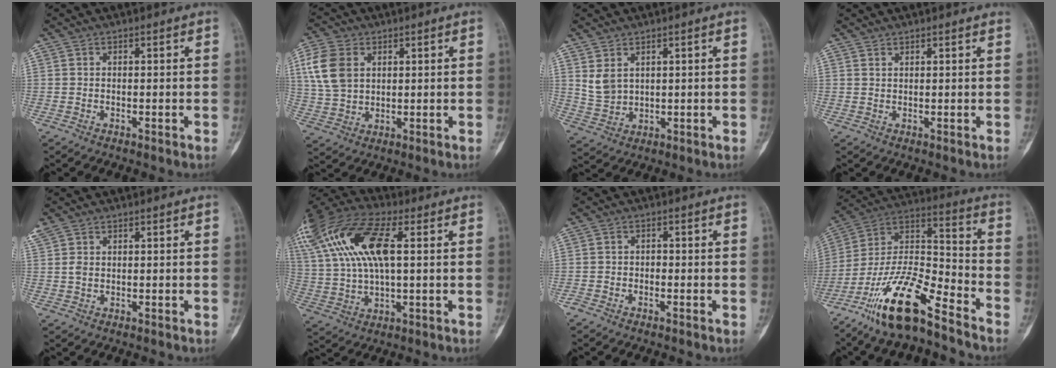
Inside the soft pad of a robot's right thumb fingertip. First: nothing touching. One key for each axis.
{"total": 9.8, "fx": 2.8, "fy": 7.0, "fz": 6.2, "tx": -0.125, "ty": -0.001, "tz": 0.059}
{"total": 4.5, "fx": 1.9, "fy": 3.1, "fz": 2.7, "tx": -0.047, "ty": -0.011, "tz": 0.052}
{"total": 1.5, "fx": 1.4, "fy": 0.3, "fz": 0.2, "tx": 0.008, "ty": -0.004, "tz": 0.020}
{"total": 2.1, "fx": 0.6, "fy": 1.5, "fz": 1.3, "tx": -0.039, "ty": 0.009, "tz": 0.021}
{"total": 23.6, "fx": 7.1, "fy": 10.7, "fz": 19.8, "tx": -0.448, "ty": 0.033, "tz": 0.128}
{"total": 2.0, "fx": -1.6, "fy": 1.1, "fz": 0.5, "tx": -0.006, "ty": 0.011, "tz": -0.031}
{"total": 18.0, "fx": -12.7, "fy": 4.6, "fz": 11.9, "tx": -0.216, "ty": 0.080, "tz": -0.235}